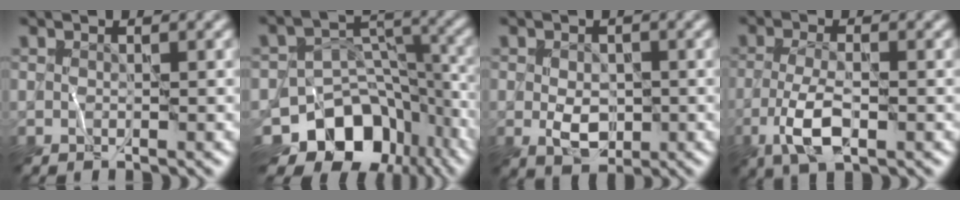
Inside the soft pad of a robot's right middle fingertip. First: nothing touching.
{"total": 12.8, "force": [-7.9, 8.5, 5.5], "torque": [-0.088, 0.002, -0.114]}
{"total": 3.1, "force": [-0.3, 2.1, 2.2], "torque": [-0.039, -0.008, -0.007]}
{"total": 4.3, "force": [-1.7, 1.5, 3.7], "torque": [-0.076, -0.002, -0.037]}